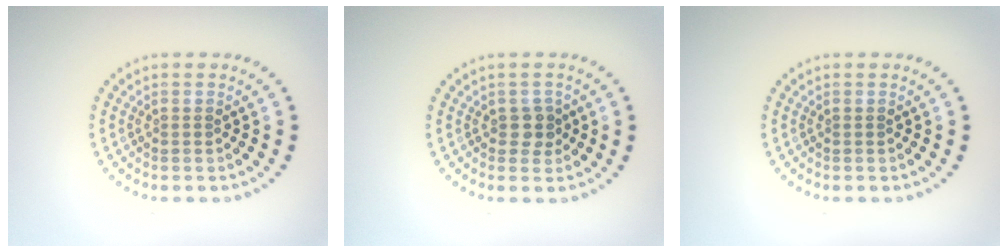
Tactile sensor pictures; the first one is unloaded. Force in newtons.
{"total": 1.4, "press": 1.4, "slide": 0.4}
{"total": 0.0}